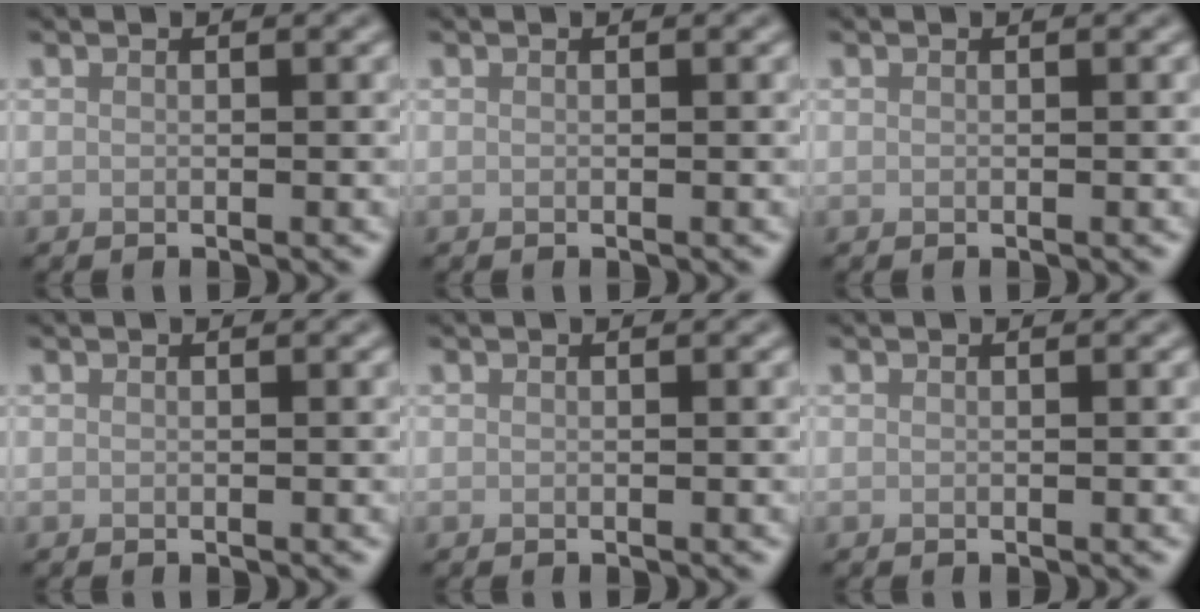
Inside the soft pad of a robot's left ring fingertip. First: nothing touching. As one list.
[{"total": 0.0}, {"total": 0.0}, {"total": 0.0}, {"total": 0.0}, {"total": 0.0}]